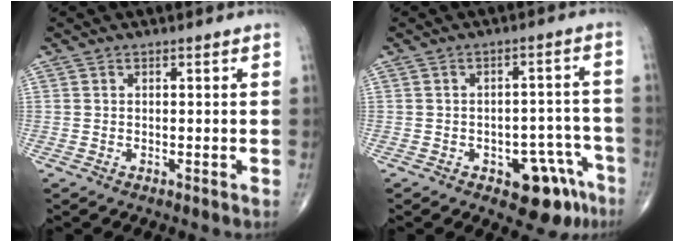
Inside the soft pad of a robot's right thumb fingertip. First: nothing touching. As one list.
[{"total": 9.7, "force": [-5.3, 5.0, 6.4], "torque": [-0.041, 0.043, -0.062]}]